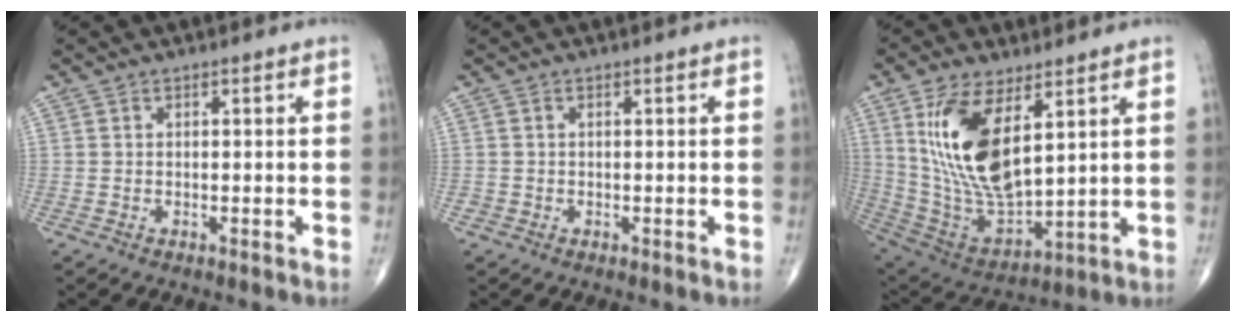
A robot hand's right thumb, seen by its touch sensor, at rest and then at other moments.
{"total": 0.5, "force": [-0.1, 0.5, 0.0], "torque": [0.005, 0.004, -0.004]}
{"total": 17.9, "force": [6.3, 8.0, 14.8], "torque": [-0.276, -0.028, 0.138]}